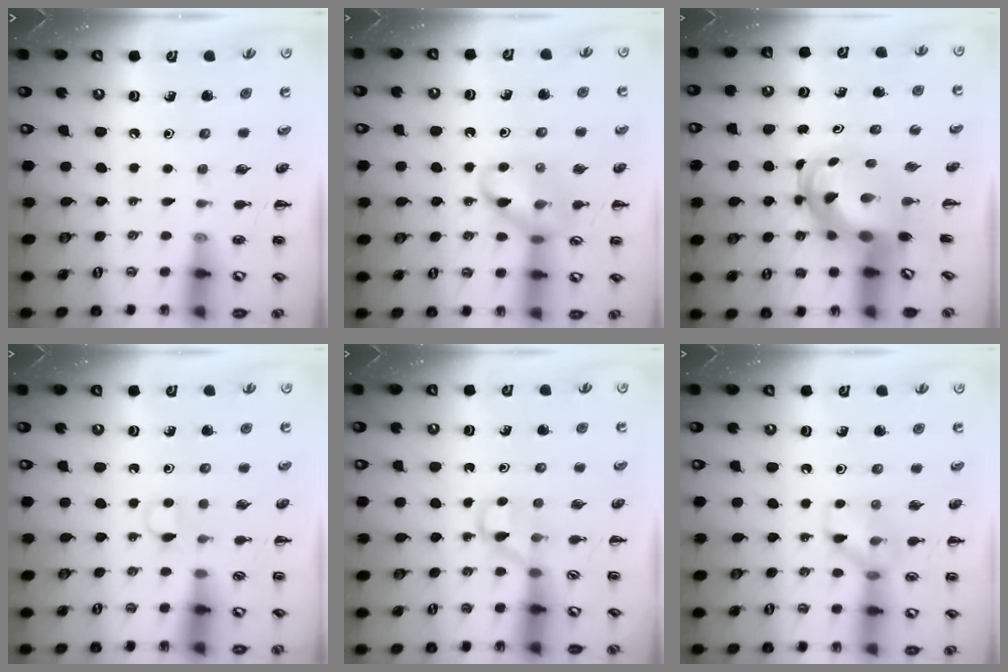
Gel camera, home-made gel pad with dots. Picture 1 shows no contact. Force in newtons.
{"total": 13.2, "press": 13.2, "slide": 1.4}
{"total": 5.2, "press": 4.9, "slide": 1.5}
{"total": 3.1, "press": 2.9, "slide": 1.0}
{"total": 2.6, "press": 2.4, "slide": 0.9}
{"total": 8.2, "press": 8.2, "slide": 0.4}